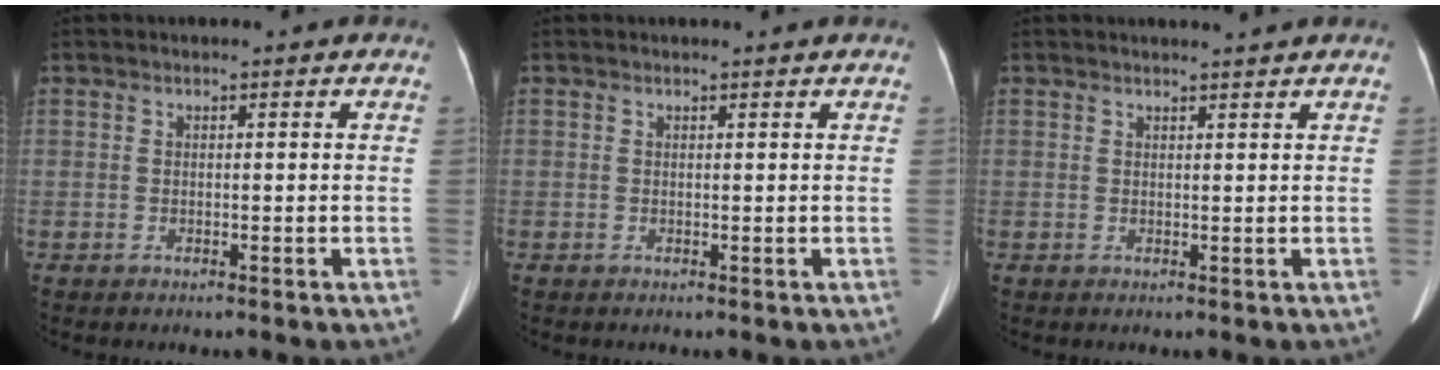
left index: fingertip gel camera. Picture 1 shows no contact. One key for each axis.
{"total": 0.6, "fx": 0.5, "fy": 0.3, "fz": 0.1, "tx": -0.006, "ty": 0.011, "tz": 0.009}
{"total": 2.1, "fx": 1.9, "fy": -0.3, "fz": 0.6, "tx": -0.006, "ty": 0.004, "tz": 0.028}